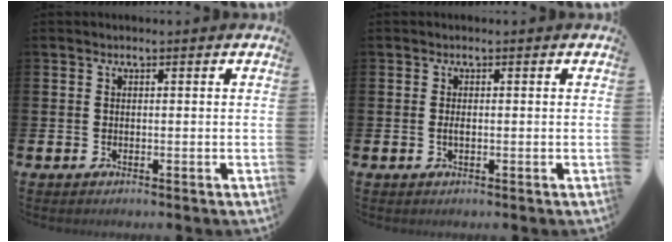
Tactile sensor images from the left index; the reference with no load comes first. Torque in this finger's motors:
{"motor_torque": [0.25, 0.20, -0.06, 0.00]}